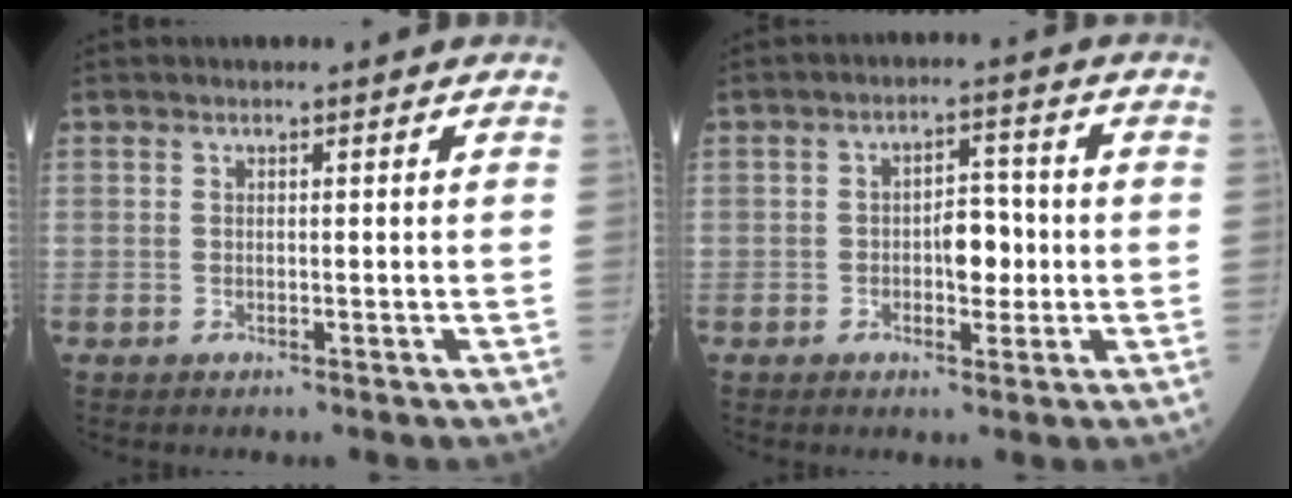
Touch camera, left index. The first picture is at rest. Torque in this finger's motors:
{"motor_torque": [0.75, -0.37, 0.11, 0.07]}